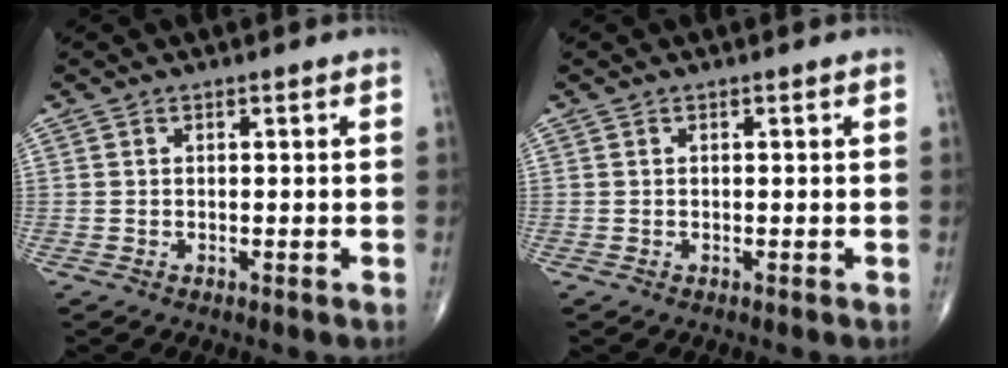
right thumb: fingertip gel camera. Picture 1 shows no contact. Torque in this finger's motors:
{"motor_torque": [-0.04, 0.05, -0.12, 0.02, 0.02]}